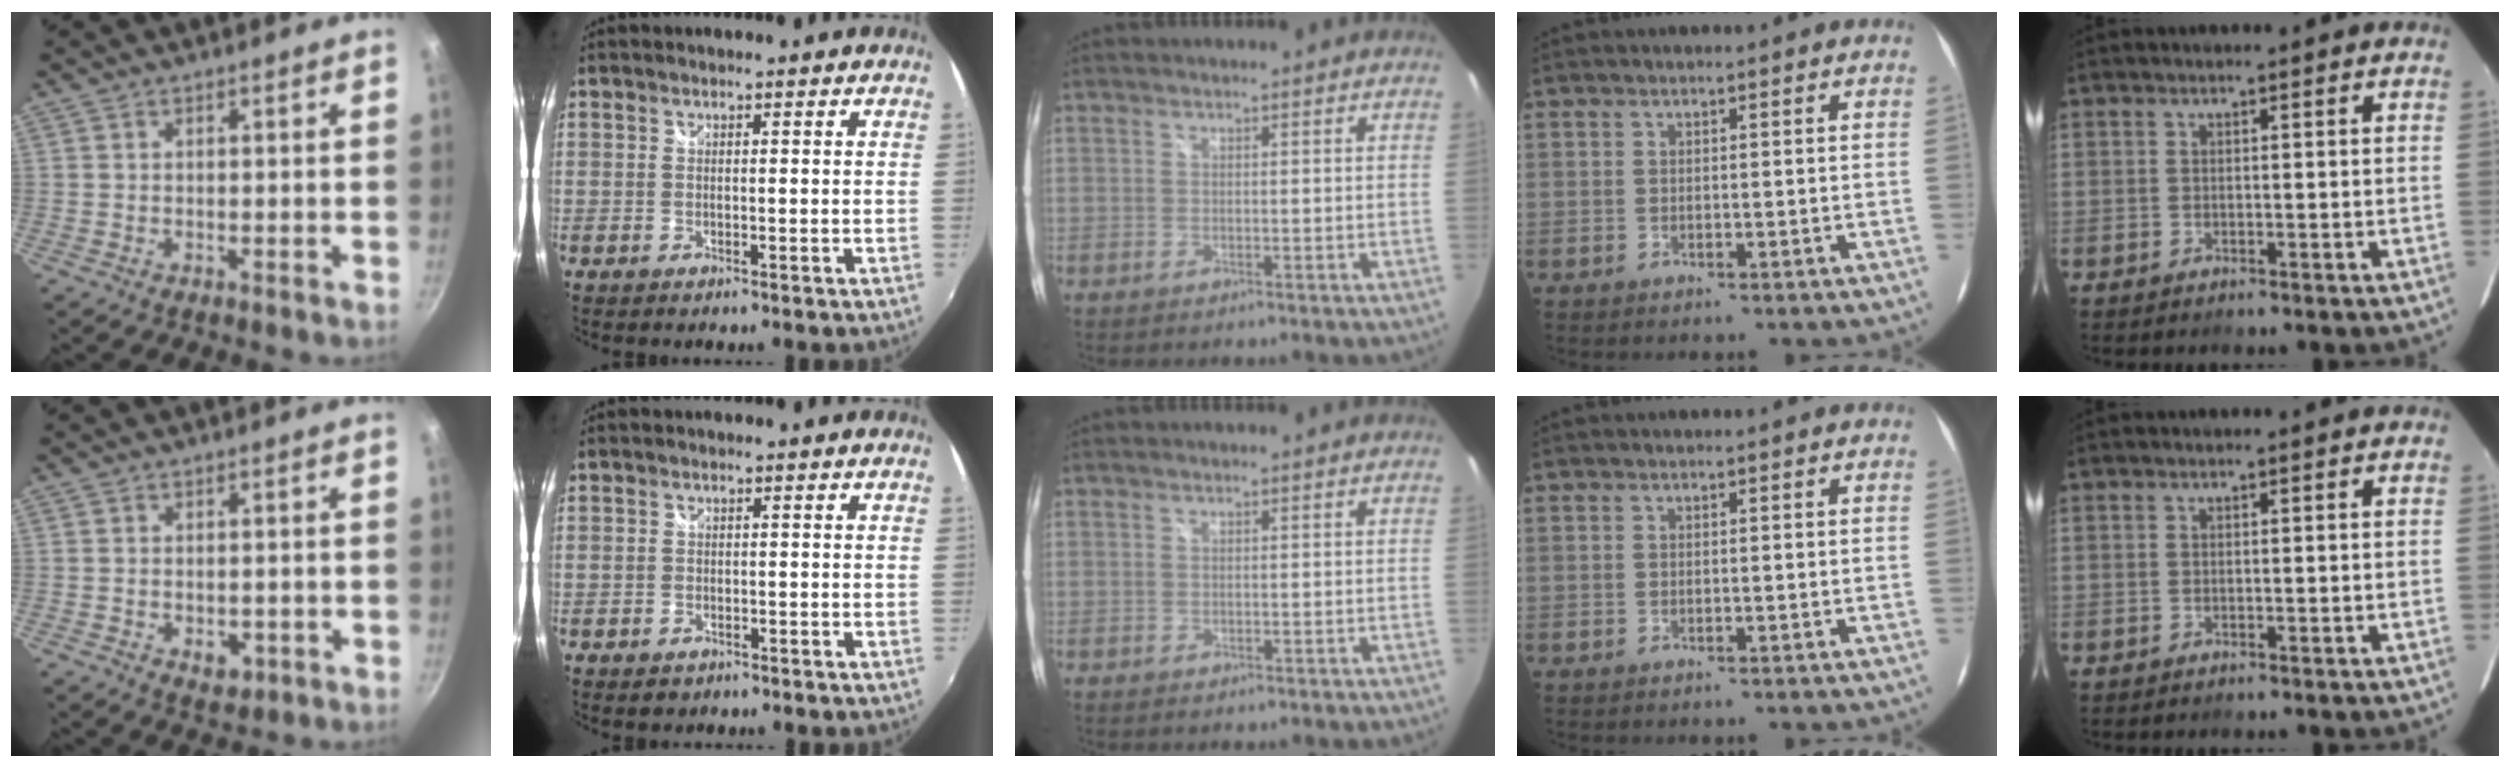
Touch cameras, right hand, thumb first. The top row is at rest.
{"thumb": {"total": 3.7, "force": [-1.0, 2.5, 2.6], "torque": [-0.028, 0.003, -0.010]}, "index": {"total": 2.2, "force": [-1.3, 1.6, 0.7], "torque": [-0.017, -0.003, -0.019]}}